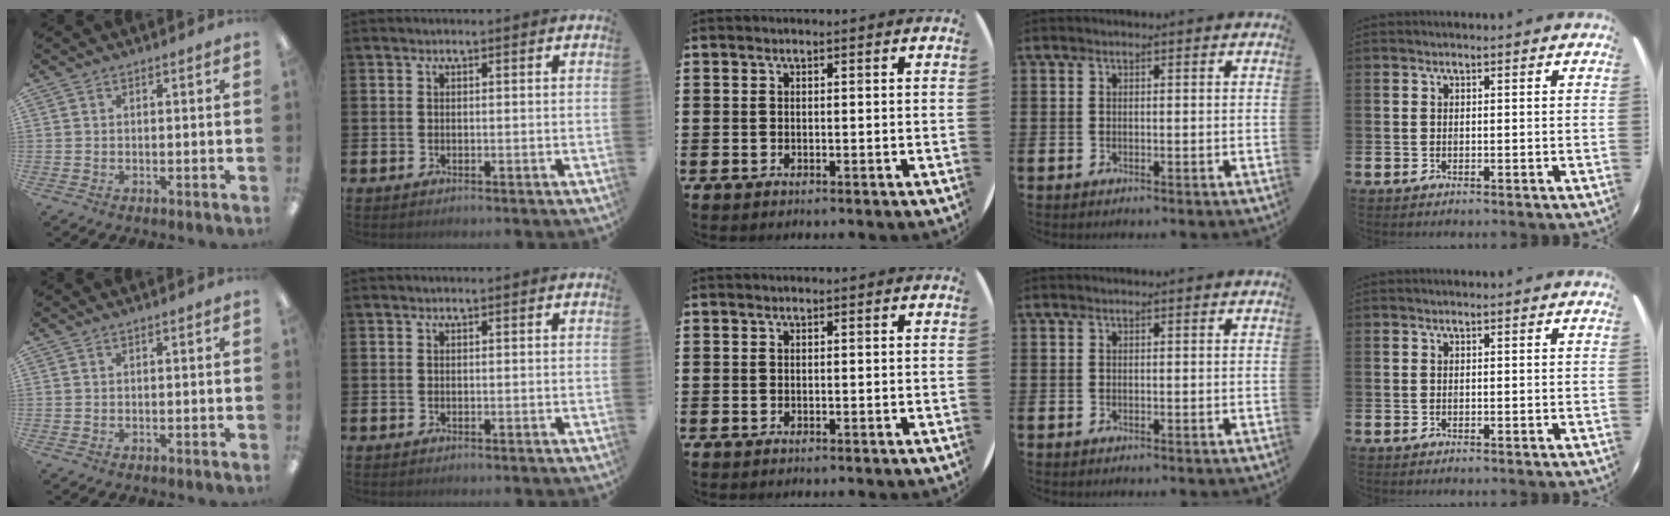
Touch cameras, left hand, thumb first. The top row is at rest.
{}